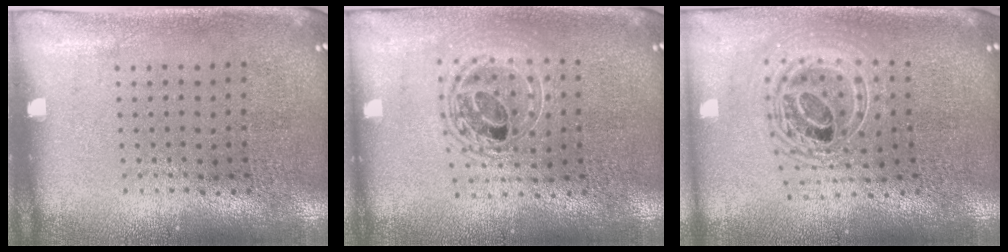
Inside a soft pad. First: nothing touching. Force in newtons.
{"total": 1.6, "press": 1.4, "slide": 0.9}
{"total": 2.3, "press": 1.8, "slide": 1.5}